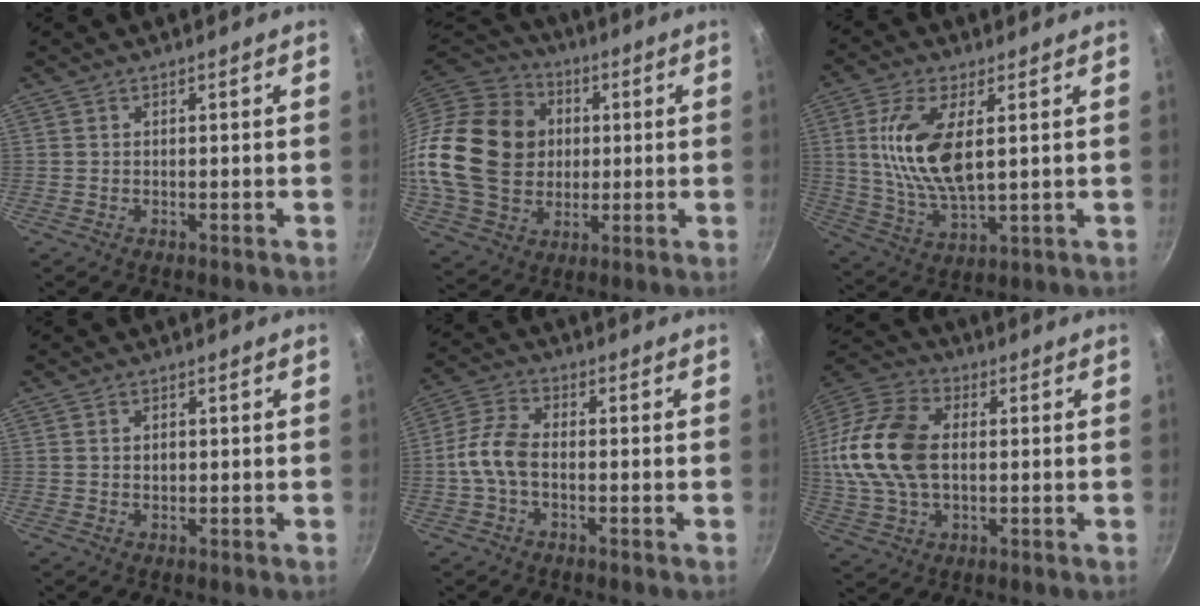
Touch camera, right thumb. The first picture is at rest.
{"total": 24.3, "force": [1.4, 19.8, 14.1], "torque": [-0.245, 0.025, 0.029]}
{"total": 13.6, "force": [2.8, 6.0, 11.8], "torque": [-0.234, -0.010, 0.060]}
{"total": 1.6, "force": [0.2, 1.2, 1.1], "torque": [-0.016, 0.003, 0.003]}
{"total": 7.2, "force": [-1.3, 4.2, 5.7], "torque": [-0.116, 0.030, -0.037]}
{"total": 18.2, "force": [1.0, 12.0, 13.7], "torque": [-0.263, 0.024, 0.010]}